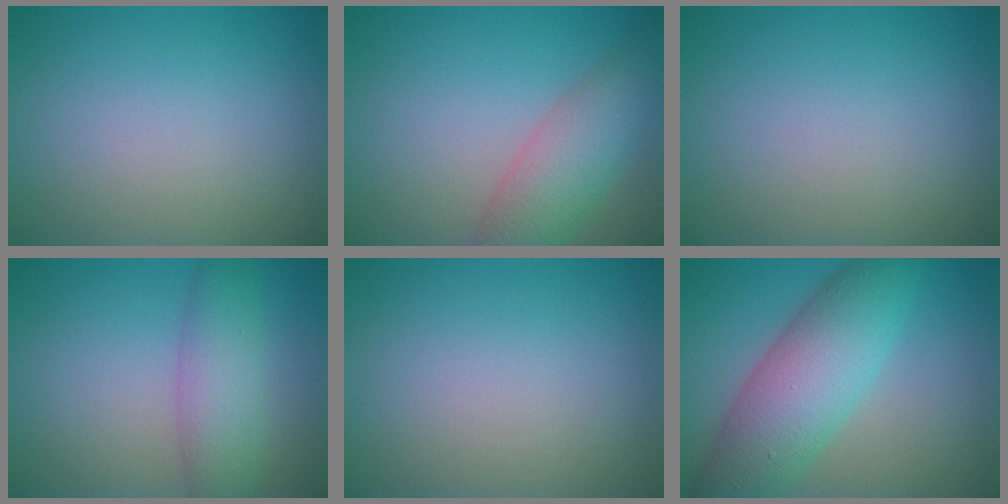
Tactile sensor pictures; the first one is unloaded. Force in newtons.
{"total": 5.0, "press": 5.0, "slide": 0.2}
{"total": 0.0}
{"total": 4.4, "press": 4.4, "slide": 0.1}
{"total": 0.0}
{"total": 8.1, "press": 8.1, "slide": 0.1}